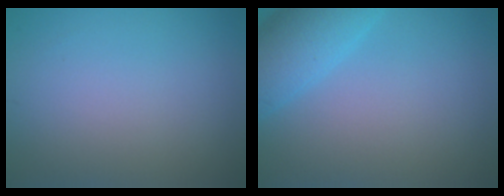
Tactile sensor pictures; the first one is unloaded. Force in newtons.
{"total": 5.1, "press": 5.1, "slide": 0.2}